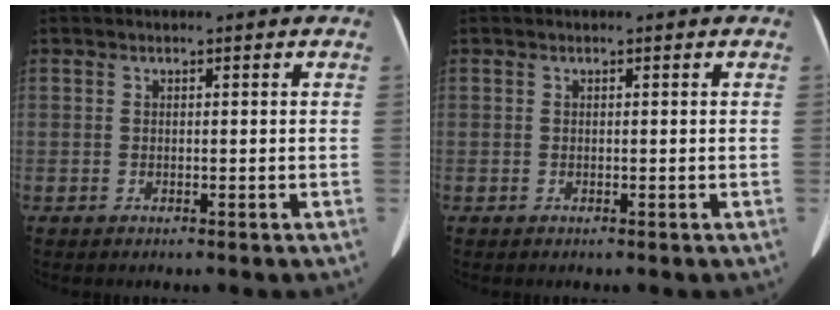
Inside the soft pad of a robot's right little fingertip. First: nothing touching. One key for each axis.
{"total": 0.0}